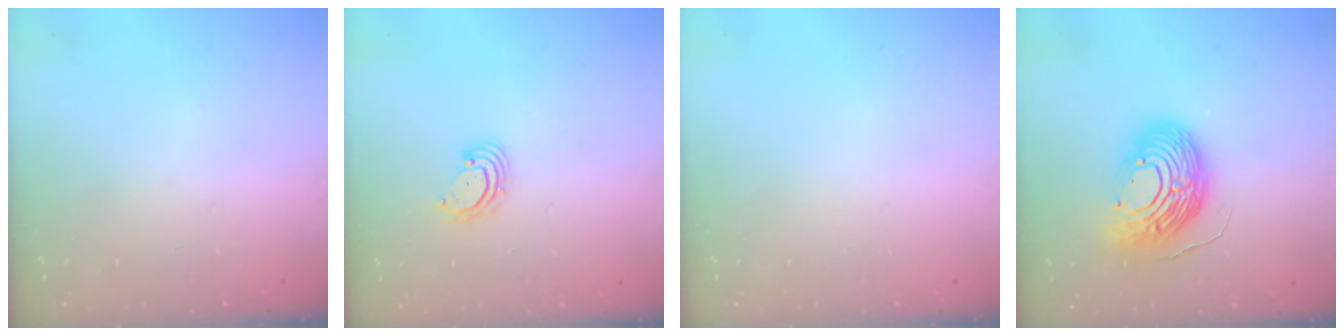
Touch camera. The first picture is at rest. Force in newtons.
{"total": 2.9, "press": 2.9, "slide": 0.1}
{"total": 0.0}
{"total": 16.0, "press": 15.8, "slide": 2.4}